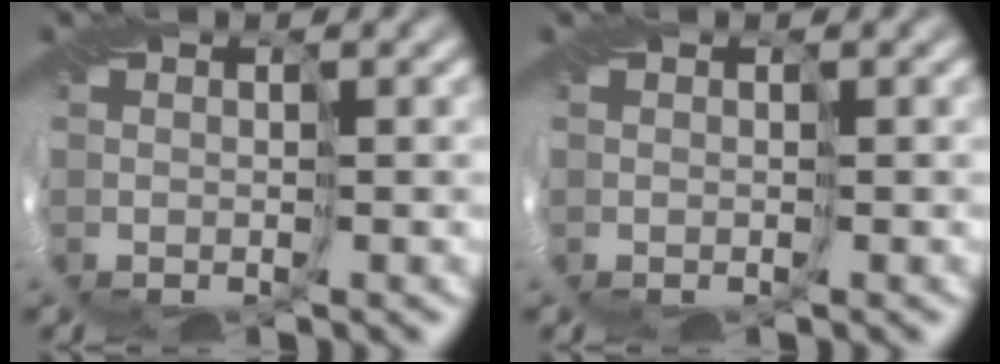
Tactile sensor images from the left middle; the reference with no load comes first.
{"total": 0.0}